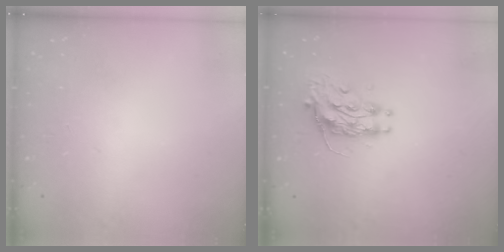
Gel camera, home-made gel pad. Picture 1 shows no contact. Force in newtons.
{"total": 9.6, "press": 9.6, "slide": 0.7}